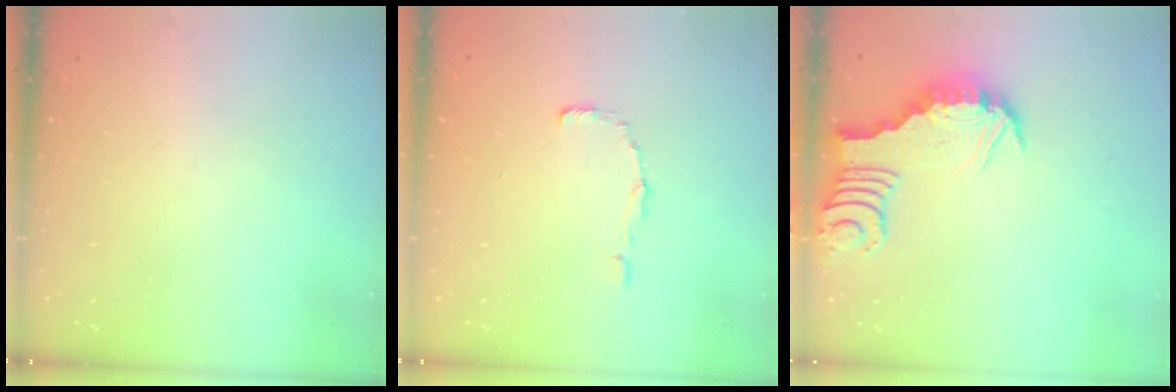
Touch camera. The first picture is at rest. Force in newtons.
{"total": 0.6, "press": 0.6, "slide": 0.0}
{"total": 3.4, "press": 3.4, "slide": 0.2}